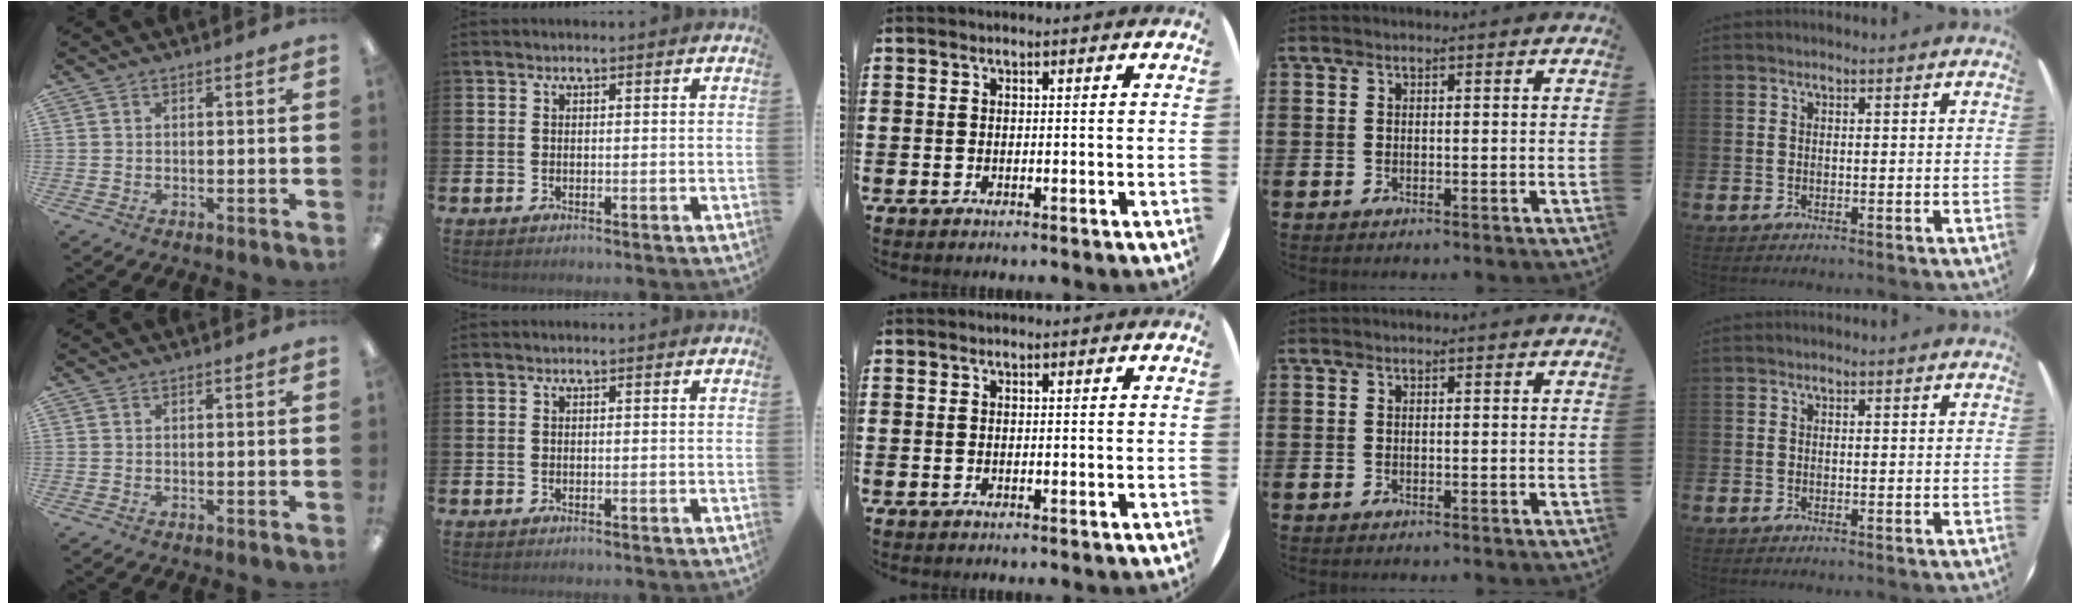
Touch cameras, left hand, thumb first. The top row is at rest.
{}